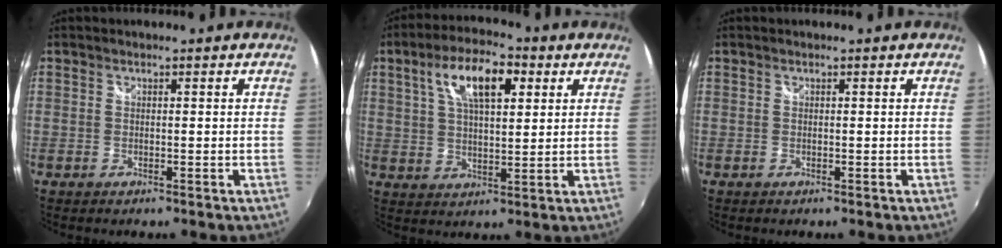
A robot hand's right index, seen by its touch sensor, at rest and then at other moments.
{"total": 11.5, "force": [4.6, 4.7, 9.4], "torque": [-0.167, 0.024, 0.080]}
{"total": 0.0}